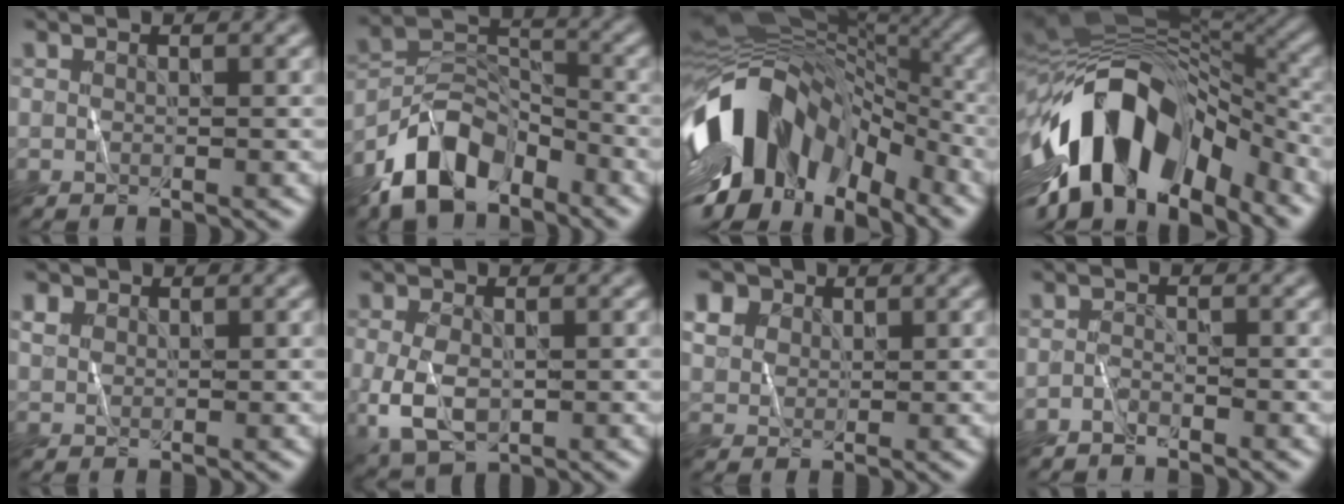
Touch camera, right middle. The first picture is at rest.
{"total": 8.4, "force": [-5.4, 4.7, 4.3], "torque": [-0.072, 0.003, -0.114]}
{"total": 14.4, "force": [-4.6, 9.0, 10.3], "torque": [-0.196, 0.011, -0.088]}
{"total": 15.7, "force": [-6.7, 8.2, 11.5], "torque": [-0.205, 0.012, -0.116]}
{"total": 1.3, "force": [0.7, 1.1, 0.4], "torque": [-0.006, 0.003, 0.007]}
{"total": 4.7, "force": [-0.6, 2.9, 3.6], "torque": [-0.084, -0.008, -0.009]}
{"total": 5.2, "force": [2.6, 3.9, 2.2], "torque": [-0.064, 0.024, 0.035]}
{"total": 1.1, "force": [-1.0, 0.2, 0.4], "torque": [-0.009, 0.005, -0.023]}